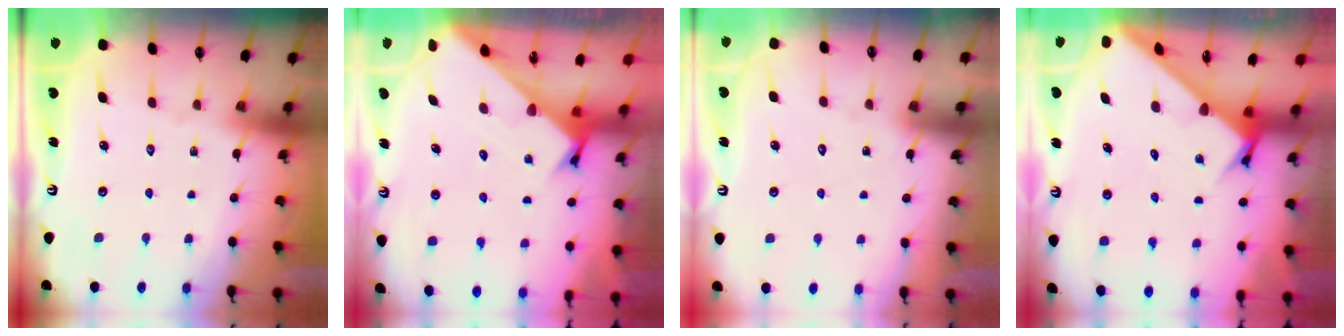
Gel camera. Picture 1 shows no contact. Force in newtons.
{"total": 2.6, "press": 2.6, "slide": 0.2}
{"total": 3.5, "press": 3.5, "slide": 0.3}
{"total": 2.7, "press": 2.7, "slide": 0.2}